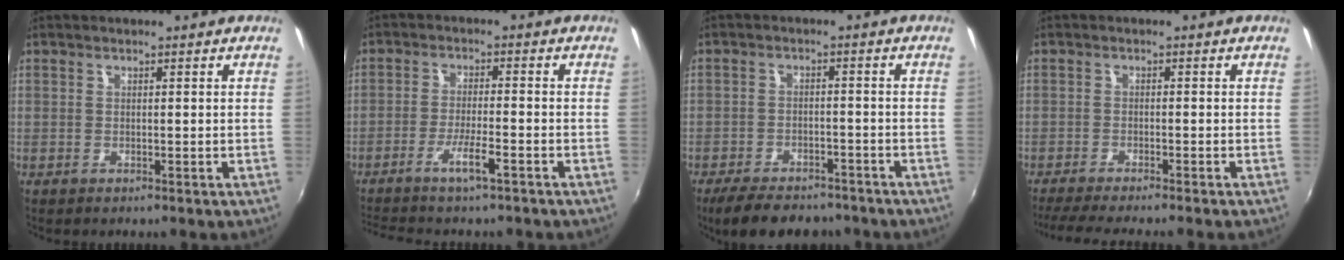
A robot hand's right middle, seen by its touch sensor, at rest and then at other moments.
{"total": 6.1, "force": [-4.6, 0.3, 4.1], "torque": [-0.095, -0.005, -0.085]}
{"total": 11.2, "force": [-9.0, 4.6, 4.9], "torque": [-0.111, -0.007, -0.133]}
{"total": 7.2, "force": [-6.3, -0.6, 3.3], "torque": [-0.080, -0.019, -0.101]}